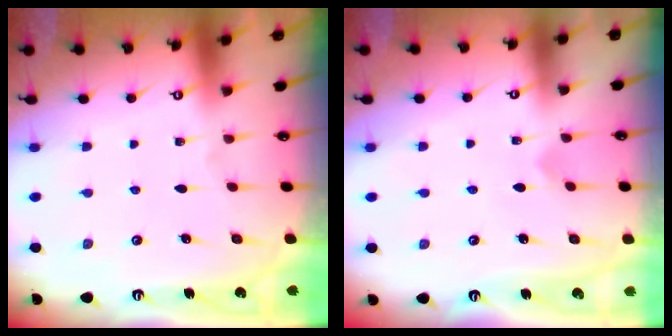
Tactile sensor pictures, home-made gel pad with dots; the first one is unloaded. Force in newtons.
{"total": 2.2, "press": 2.2, "slide": 0.2}